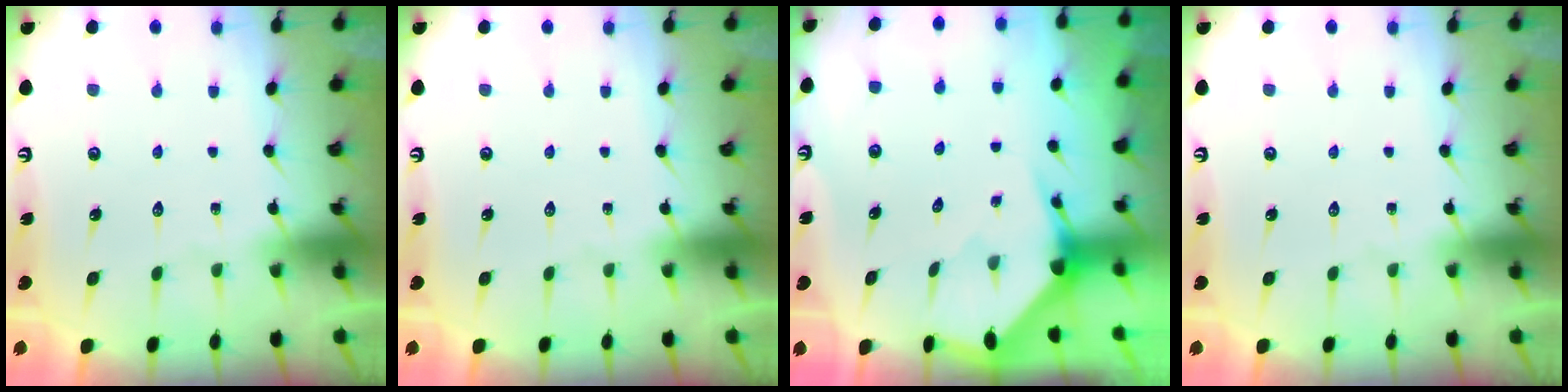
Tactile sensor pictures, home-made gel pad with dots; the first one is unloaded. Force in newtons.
{"total": 0.0}
{"total": 3.3, "press": 3.3, "slide": 0.1}
{"total": 0.0}